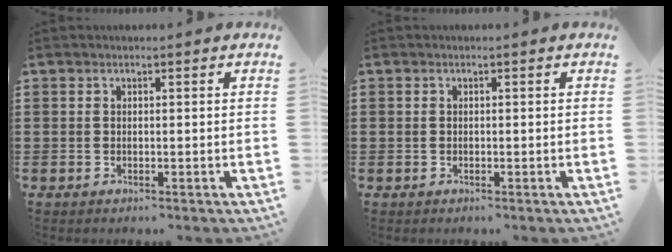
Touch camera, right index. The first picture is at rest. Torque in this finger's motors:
{"motor_torque": [1.03, 1.11, -0.14, -0.16]}